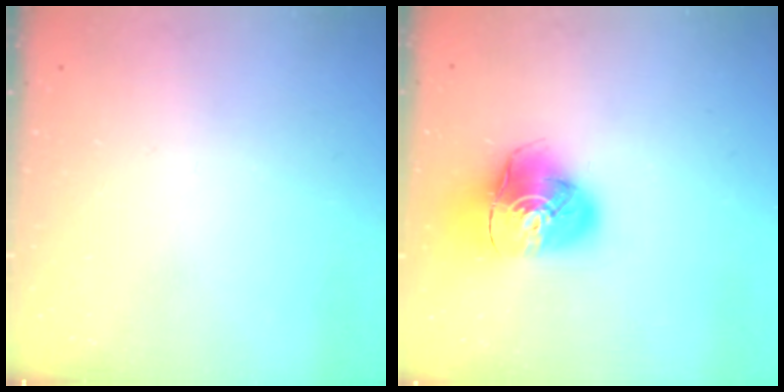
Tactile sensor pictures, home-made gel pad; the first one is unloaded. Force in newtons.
{"total": 16.1, "press": 16.0, "slide": 2.1}